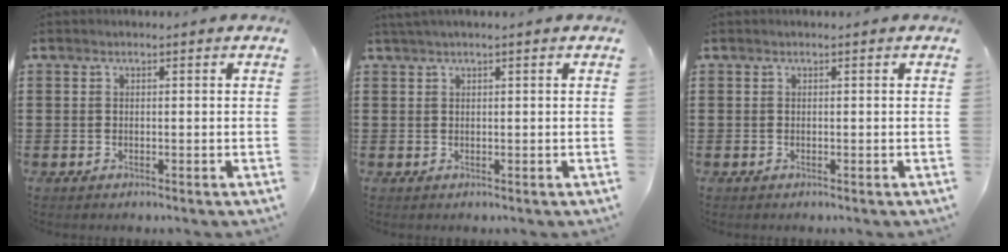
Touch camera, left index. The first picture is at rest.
{"total": 0.8, "force": [0.5, 0.0, 0.6], "torque": [-0.012, -0.001, 0.010]}
{"total": 0.0}